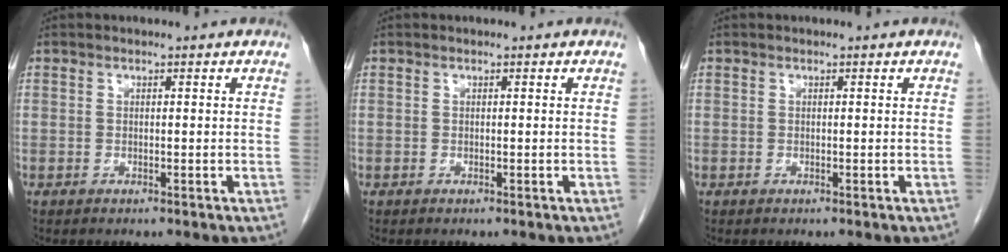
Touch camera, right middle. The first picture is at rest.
{"total": 0.0}
{"total": 0.0}